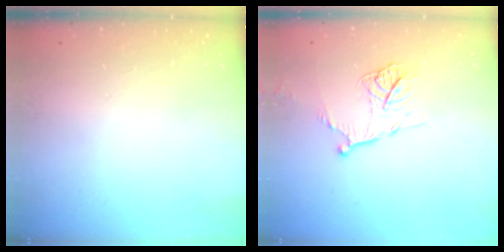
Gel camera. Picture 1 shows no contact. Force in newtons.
{"total": 12.3, "press": 12.2, "slide": 1.2}